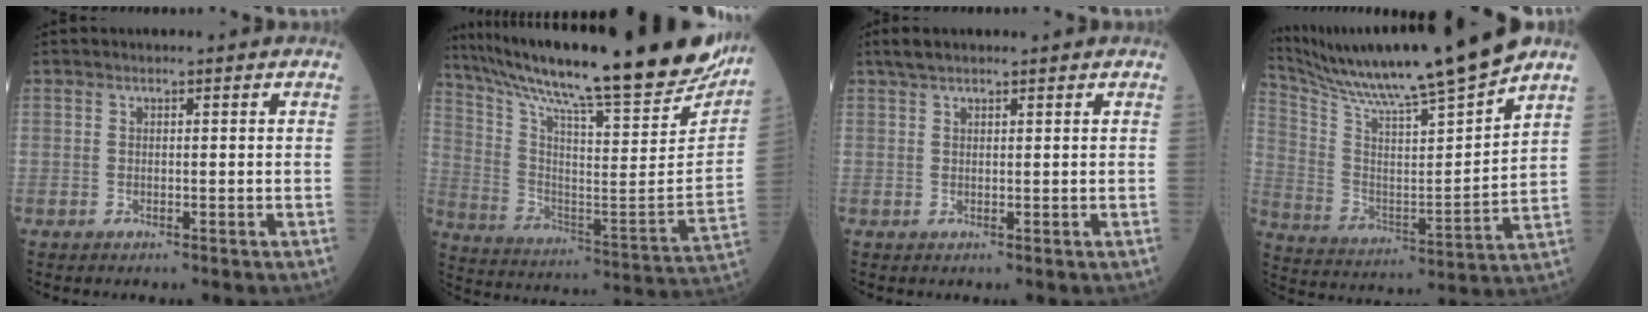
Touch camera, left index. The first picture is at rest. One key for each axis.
{"total": 32.2, "fx": 27.1, "fy": 2.0, "fz": 17.2, "tx": -0.294, "ty": -0.081, "tz": 0.385}
{"total": 2.8, "fx": 2.3, "fy": 0.4, "fz": 1.5, "tx": -0.029, "ty": 0.023, "tz": 0.043}
{"total": 20.4, "fx": 17.8, "fy": -1.3, "fz": 9.9, "tx": -0.187, "ty": -0.024, "tz": 0.296}